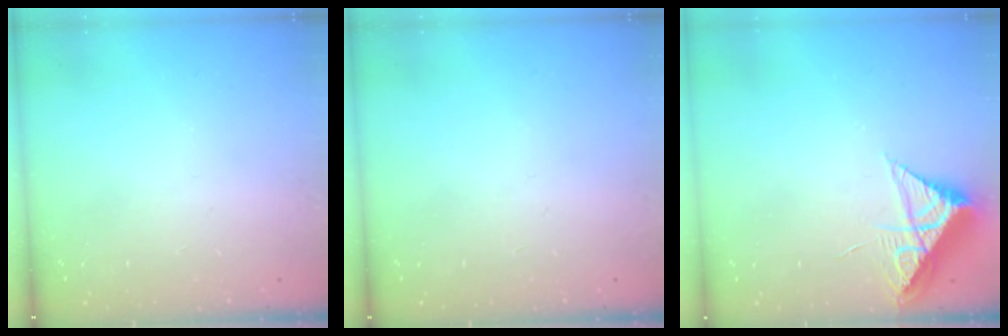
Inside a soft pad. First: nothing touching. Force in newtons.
{"total": 0.0}
{"total": 8.5, "press": 8.5, "slide": 0.5}